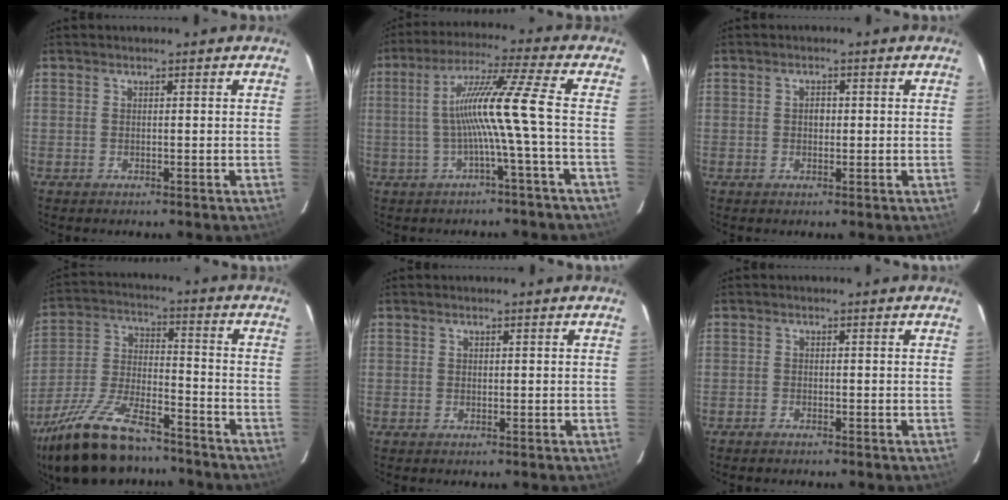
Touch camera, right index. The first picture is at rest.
{"total": 10.4, "force": [-1.9, -2.5, 9.9], "torque": [-0.181, 0.005, -0.027]}
{"total": 1.5, "force": [0.0, 1.2, 0.8], "torque": [-0.014, 0.006, -0.001]}
{"total": 21.0, "force": [-16.1, 7.0, 11.4], "torque": [-0.239, -0.020, -0.280]}
{"total": 0.0}
{"total": 1.1, "force": [-1.0, 0.3, 0.3], "torque": [-0.015, 0.001, -0.022]}